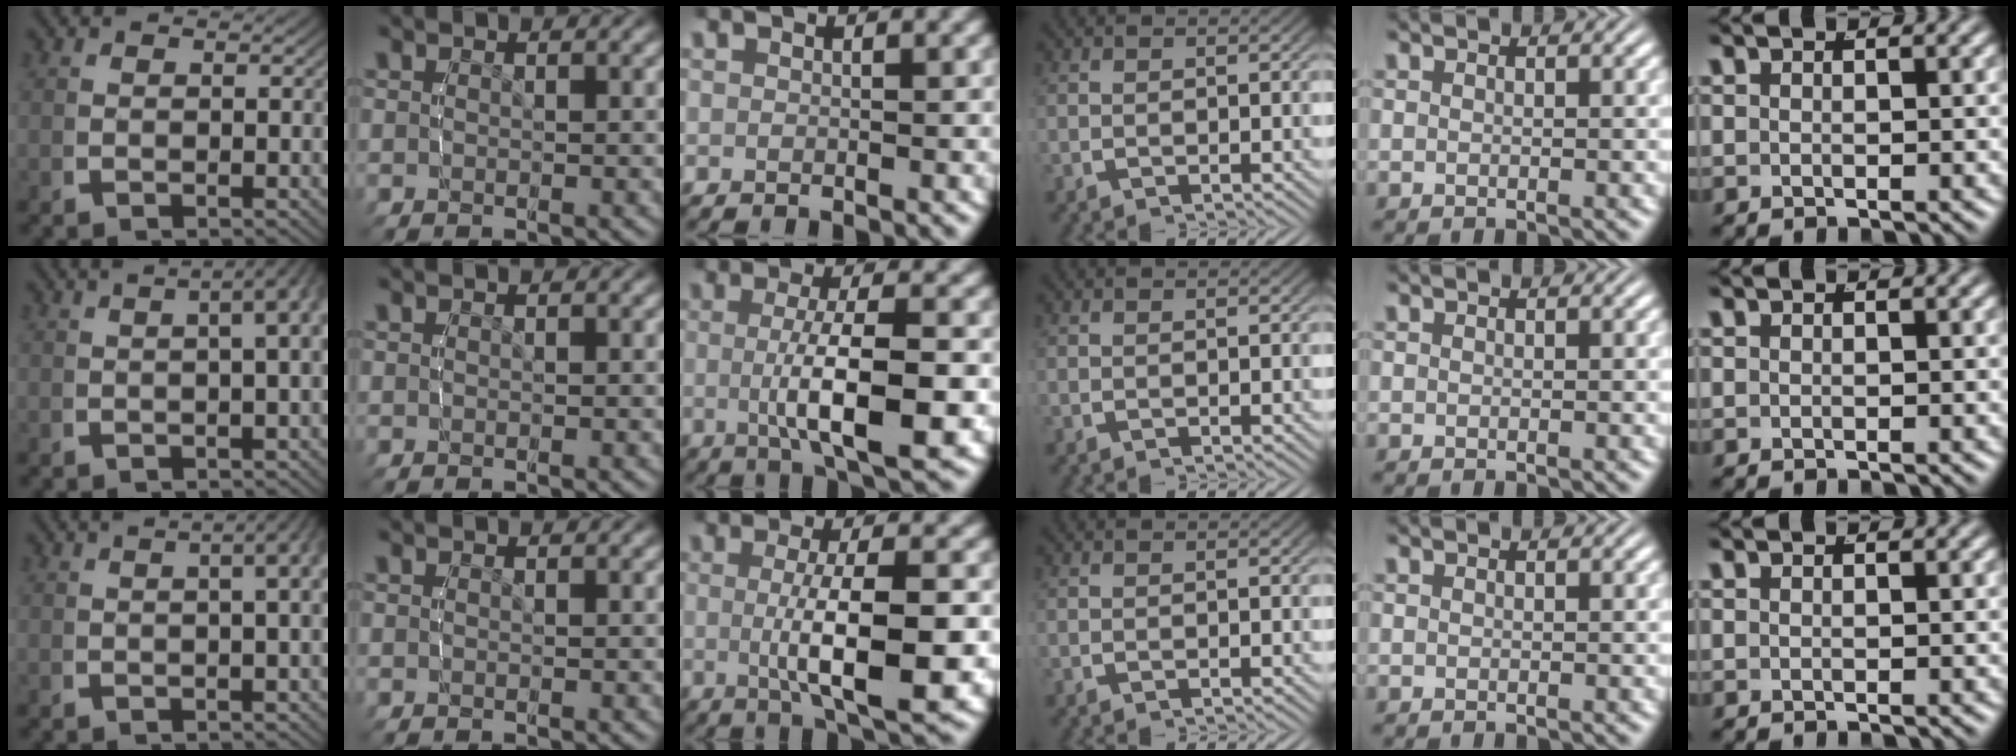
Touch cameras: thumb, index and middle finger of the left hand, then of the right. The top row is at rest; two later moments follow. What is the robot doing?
{"motion": "lift_and_place", "object": "cubes"}